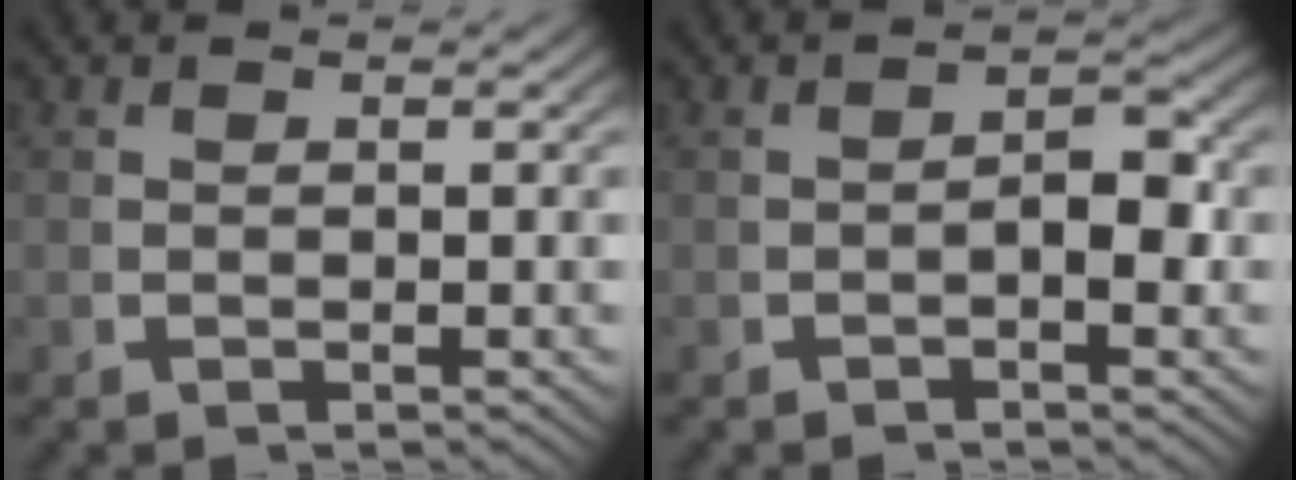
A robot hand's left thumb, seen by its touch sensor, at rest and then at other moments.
{"total": 2.6, "force": [-0.5, 1.1, 2.3], "torque": [-0.037, -0.002, -0.007]}